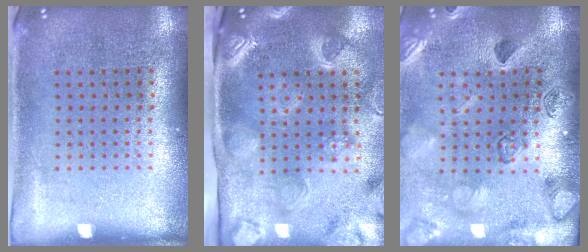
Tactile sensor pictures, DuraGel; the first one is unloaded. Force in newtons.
{"total": 3.8, "press": 2.9, "slide": 2.4}
{"total": 2.3, "press": 2.3, "slide": 0.2}